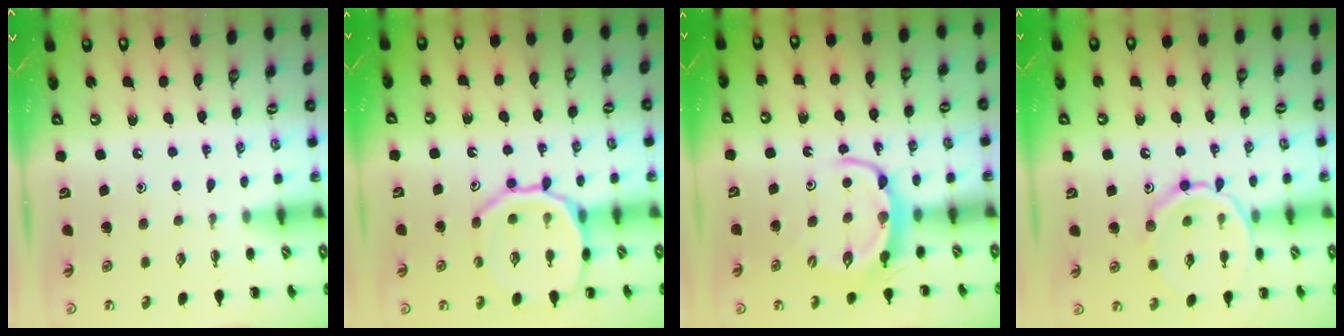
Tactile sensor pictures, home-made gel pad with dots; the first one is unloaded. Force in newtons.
{"total": 14.4, "press": 14.2, "slide": 2.0}
{"total": 5.9, "press": 5.9, "slide": 0.6}
{"total": 12.6, "press": 12.6, "slide": 0.6}